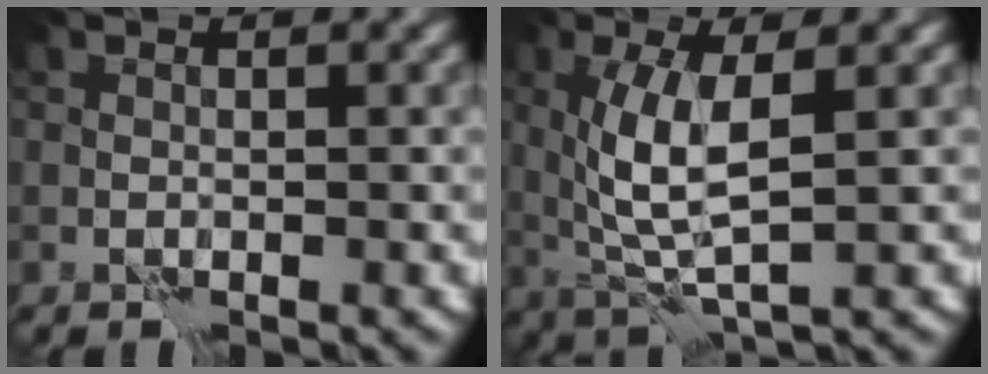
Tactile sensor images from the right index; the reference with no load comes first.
{"total": 5.6, "force": [1.2, 1.6, 5.2], "torque": [-0.115, -0.006, 0.028]}